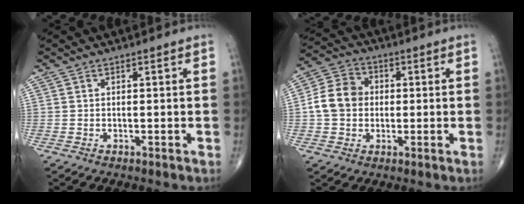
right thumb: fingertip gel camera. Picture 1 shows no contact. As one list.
[{"total": 9.2, "force": [0.0, 7.7, 5.0], "torque": [-0.077, 0.022, -0.011]}]